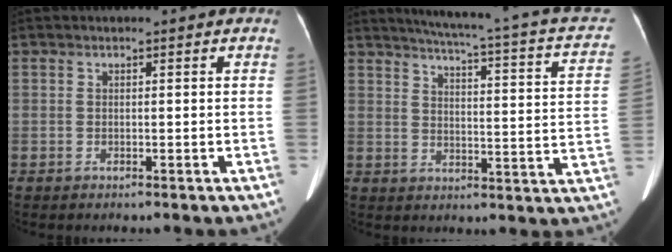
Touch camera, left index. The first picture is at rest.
{"total": 20.3, "force": [16.7, 1.8, 11.4], "torque": [-0.156, -0.028, 0.183]}